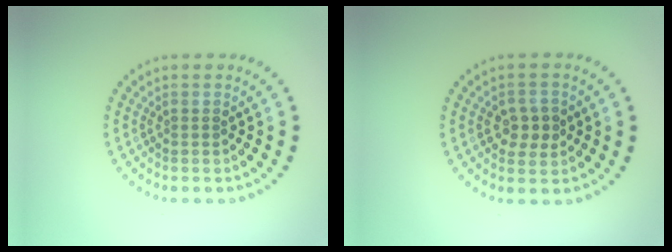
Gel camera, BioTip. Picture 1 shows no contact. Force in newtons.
{"total": 2.6, "press": 2.6, "slide": 0.2}